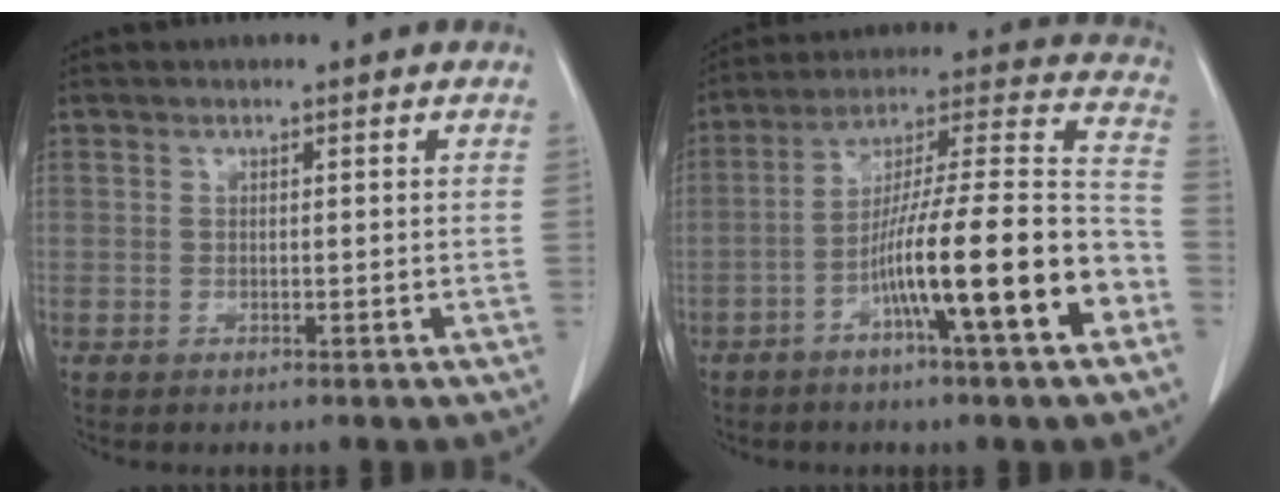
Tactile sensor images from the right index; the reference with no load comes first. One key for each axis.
{"total": 18.5, "fx": -7.5, "fy": 0.7, "fz": 16.9, "tx": -0.259, "ty": 0.011, "tz": -0.126}